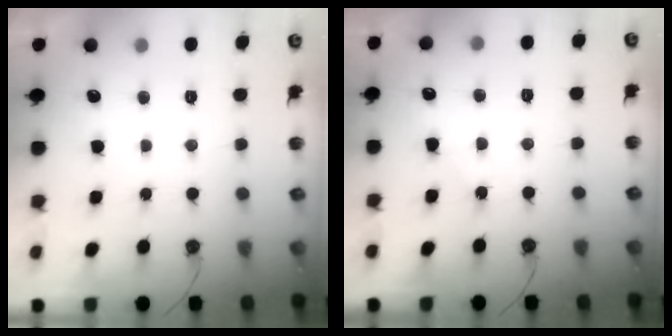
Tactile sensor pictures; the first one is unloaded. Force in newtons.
{"total": 5.6, "press": 5.6, "slide": 0.7}